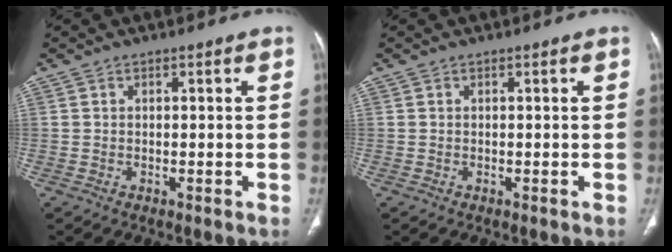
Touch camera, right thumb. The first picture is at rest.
{"total": 0.0}